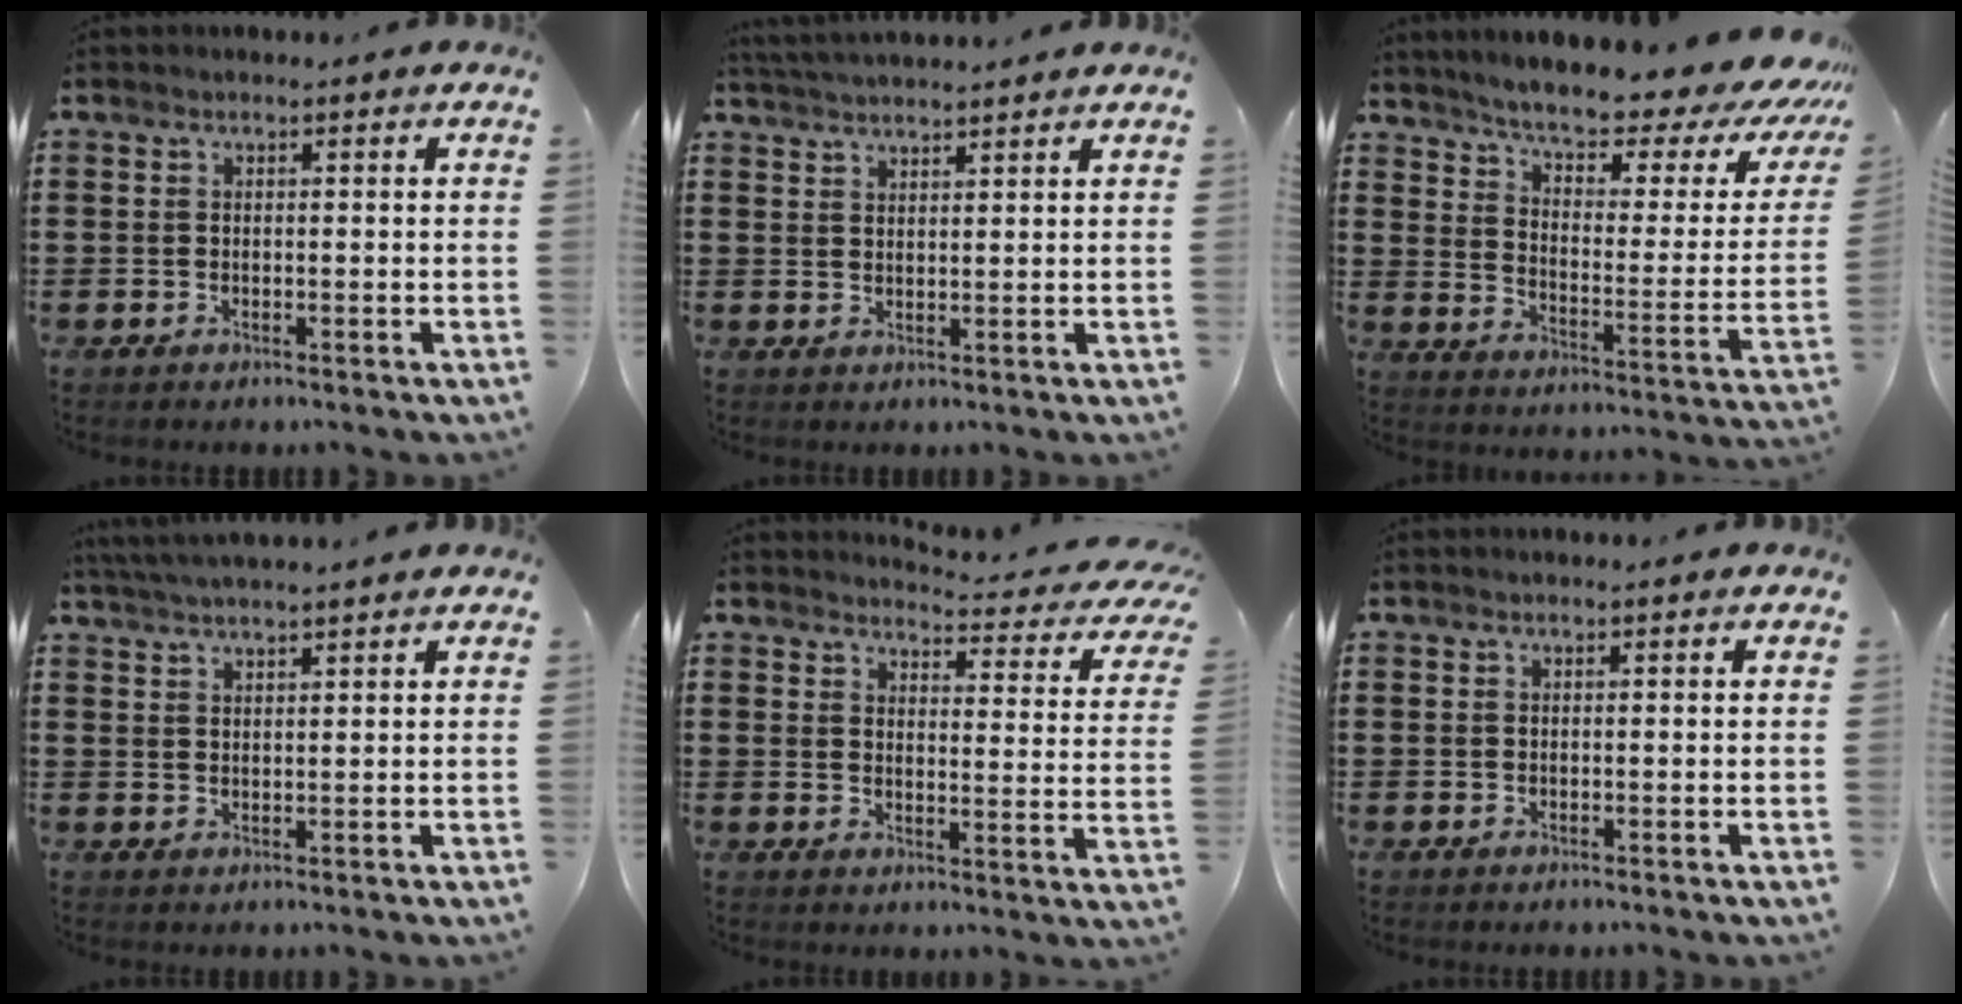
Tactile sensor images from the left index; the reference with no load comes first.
{"total": 2.8, "force": [2.8, -0.2, 0.2], "torque": [-0.013, -0.004, 0.054]}
{"total": 6.9, "force": [5.9, 1.0, 3.6], "torque": [-0.081, -0.048, 0.093]}
{"total": 2.9, "force": [2.9, -0.4, 0.6], "torque": [-0.021, -0.003, 0.053]}
{"total": 3.8, "force": [3.5, 0.4, 1.3], "torque": [-0.029, -0.032, 0.053]}
{"total": 0.0}